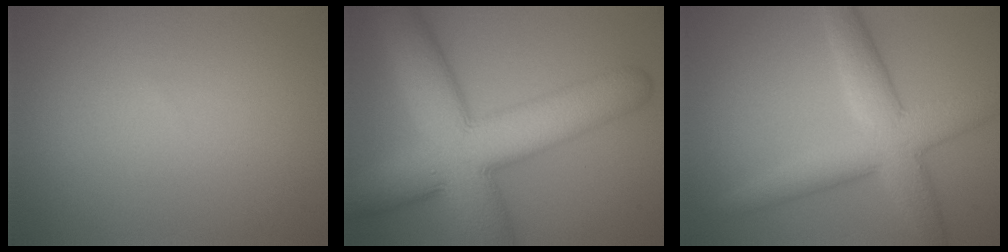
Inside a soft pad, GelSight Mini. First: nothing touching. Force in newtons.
{"total": 12.8, "press": 12.8, "slide": 0.3}
{"total": 6.4, "press": 6.4, "slide": 0.2}